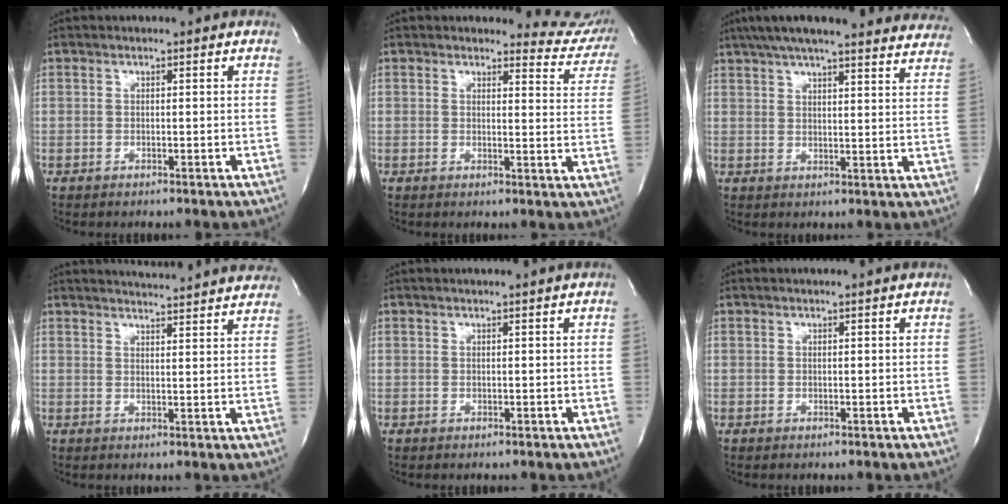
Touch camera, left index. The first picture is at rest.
{"total": 8.3, "force": [8.1, 1.6, -1.1], "torque": [0.037, -0.066, 0.058]}
{"total": 28.9, "force": [25.7, 4.0, 12.7], "torque": [-0.208, -0.013, 0.314]}
{"total": 17.3, "force": [16.6, 0.8, 4.9], "torque": [-0.073, -0.021, 0.198]}
{"total": 1.5, "force": [1.2, -0.5, 0.7], "torque": [-0.008, 0.004, 0.024]}
{"total": 1.1, "force": [0.9, -0.3, 0.5], "torque": [-0.008, 0.002, 0.022]}